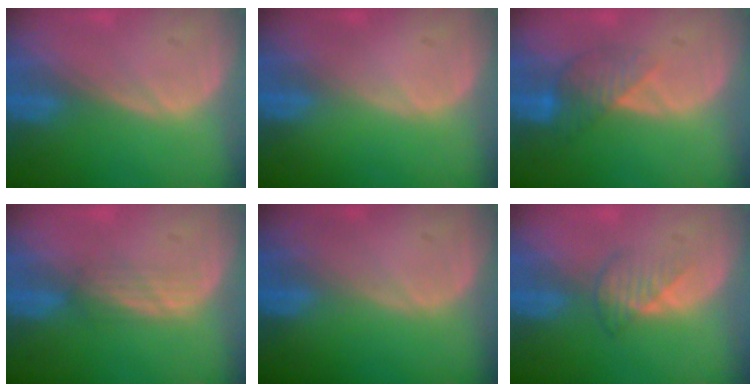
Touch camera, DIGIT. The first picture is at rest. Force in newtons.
{"total": 0.0}
{"total": 4.2, "press": 4.1, "slide": 0.5}
{"total": 2.1, "press": 2.1, "slide": 0.3}
{"total": 0.0}
{"total": 2.7, "press": 2.6, "slide": 0.5}